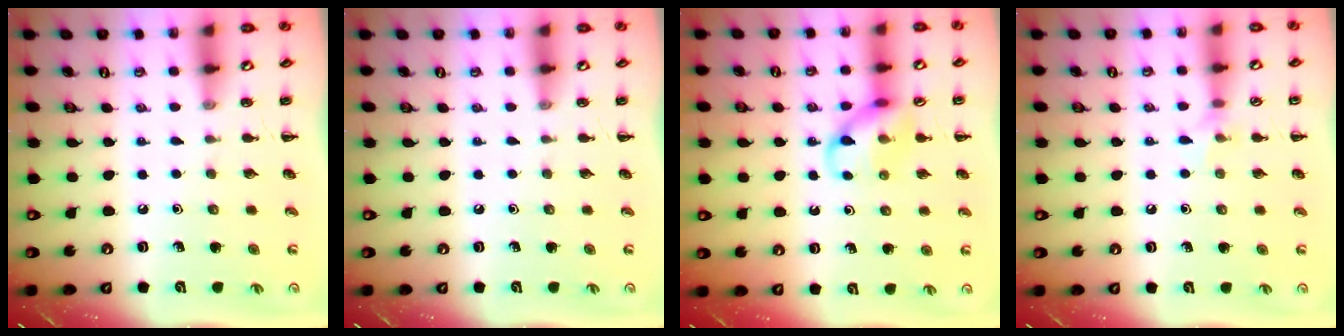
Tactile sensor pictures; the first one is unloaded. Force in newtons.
{"total": 0.0}
{"total": 10.6, "press": 10.5, "slide": 1.1}
{"total": 5.6, "press": 5.3, "slide": 1.6}